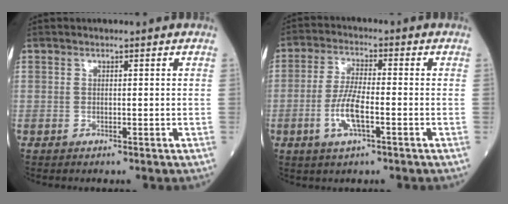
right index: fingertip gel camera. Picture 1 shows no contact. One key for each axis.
{"total": 6.8, "fx": -2.3, "fy": 1.4, "fz": 6.2, "tx": -0.131, "ty": -0.003, "tz": -0.044}